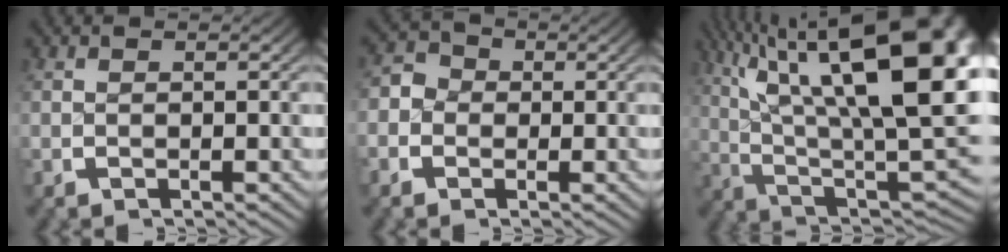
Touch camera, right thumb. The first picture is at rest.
{"total": 3.3, "force": [0.0, 3.1, 1.2], "torque": [-0.023, -0.009, -0.008]}
{"total": 20.1, "force": [3.4, 11.4, 16.3], "torque": [-0.260, -0.039, 0.071]}